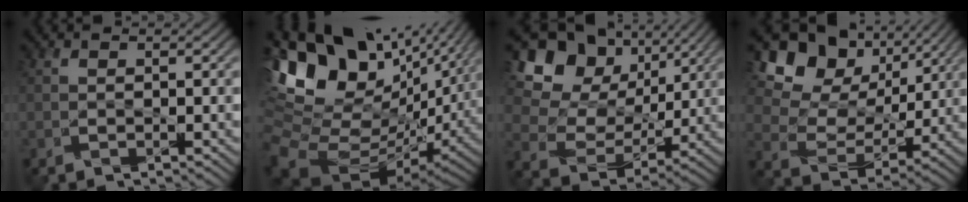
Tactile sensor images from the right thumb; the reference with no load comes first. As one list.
[{"total": 17.7, "force": [5.2, 10.0, 13.7], "torque": [-0.272, -0.004, 0.106]}, {"total": 14.1, "force": [5.5, 10.5, 7.5], "torque": [-0.182, 0.027, 0.100]}, {"total": 14.1, "force": [7.1, 9.6, 7.5], "torque": [-0.173, 0.025, 0.116]}]